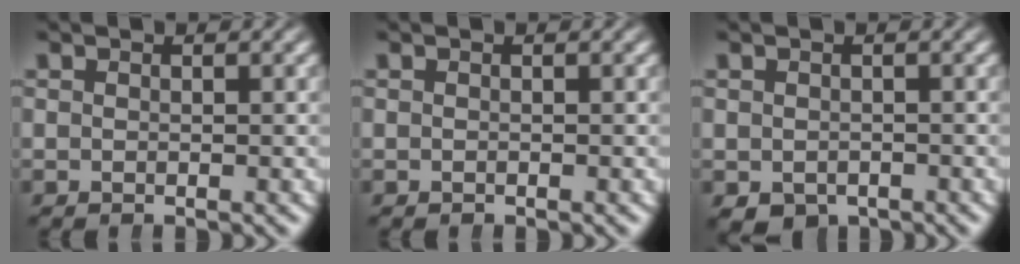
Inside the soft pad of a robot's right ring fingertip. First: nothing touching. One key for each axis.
{"total": 0.0}
{"total": 3.4, "fx": -2.4, "fy": 2.2, "fz": 1.2, "tx": -0.028, "ty": -0.025, "tz": -0.023}